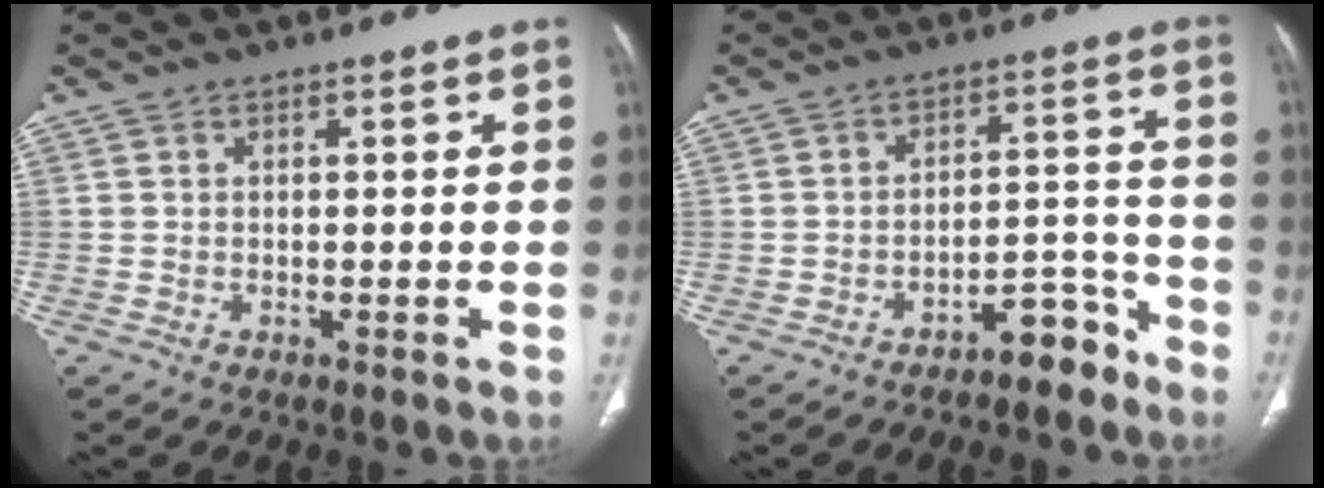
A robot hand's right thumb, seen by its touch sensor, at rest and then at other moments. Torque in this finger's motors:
{"motor_torque": [0.79, -0.03, 0.78, -0.68, 0.00]}